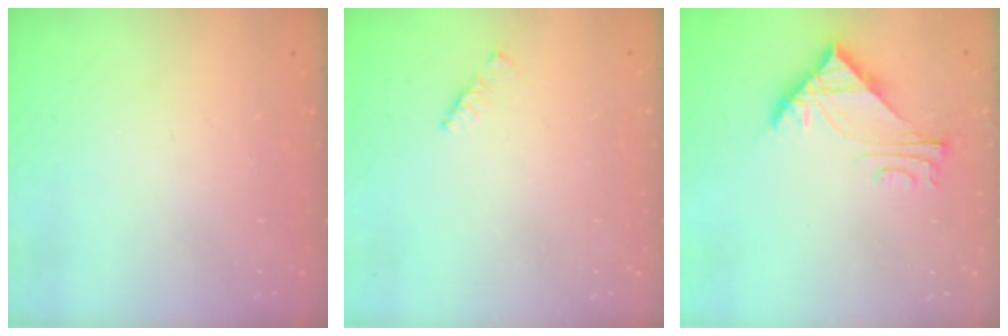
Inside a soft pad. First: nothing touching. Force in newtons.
{"total": 1.8, "press": 1.7, "slide": 0.6}
{"total": 5.9, "press": 5.9, "slide": 0.2}